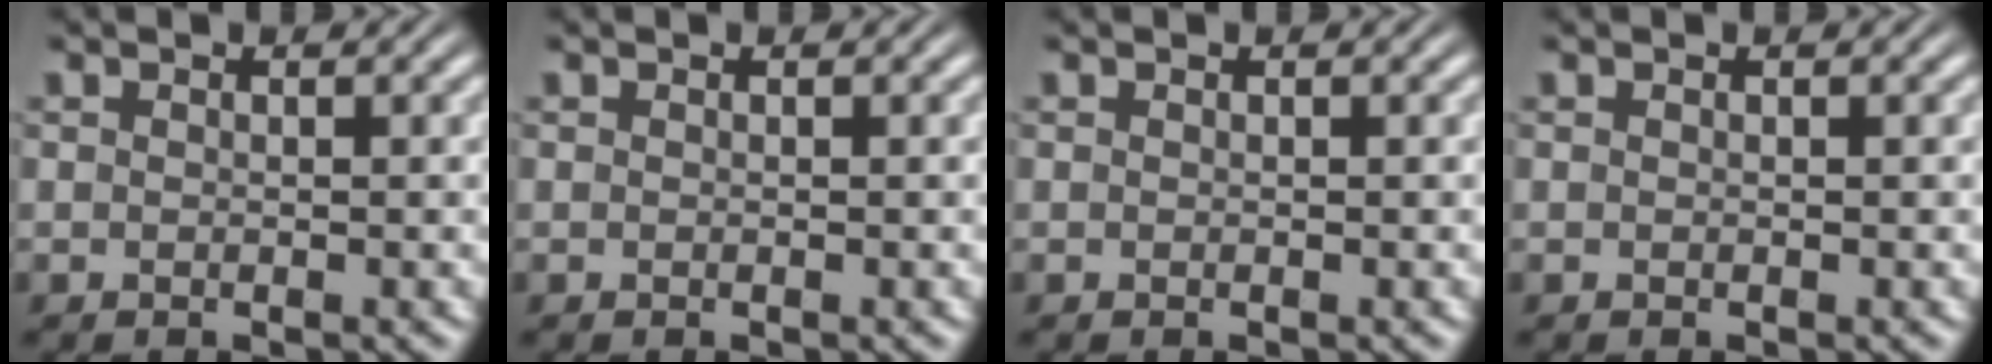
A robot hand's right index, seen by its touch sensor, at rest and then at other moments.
{"total": 0.0}
{"total": 0.0}
{"total": 0.0}